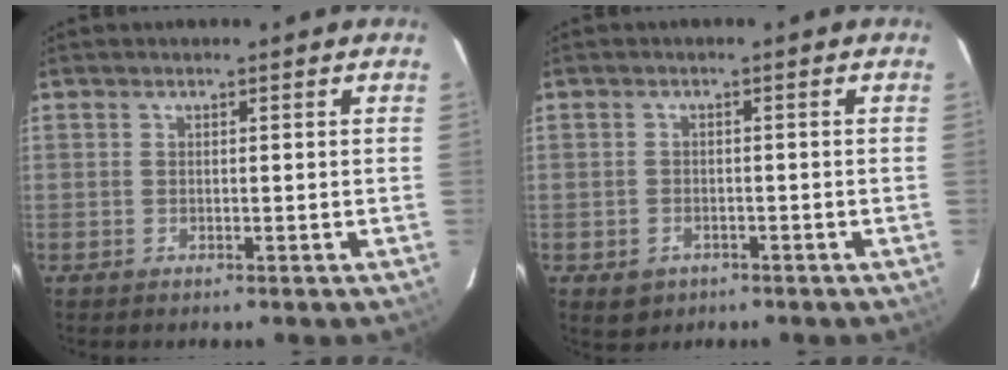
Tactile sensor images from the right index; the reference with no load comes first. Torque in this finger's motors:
{"motor_torque": [0.35, -0.21, -0.08, -0.01]}